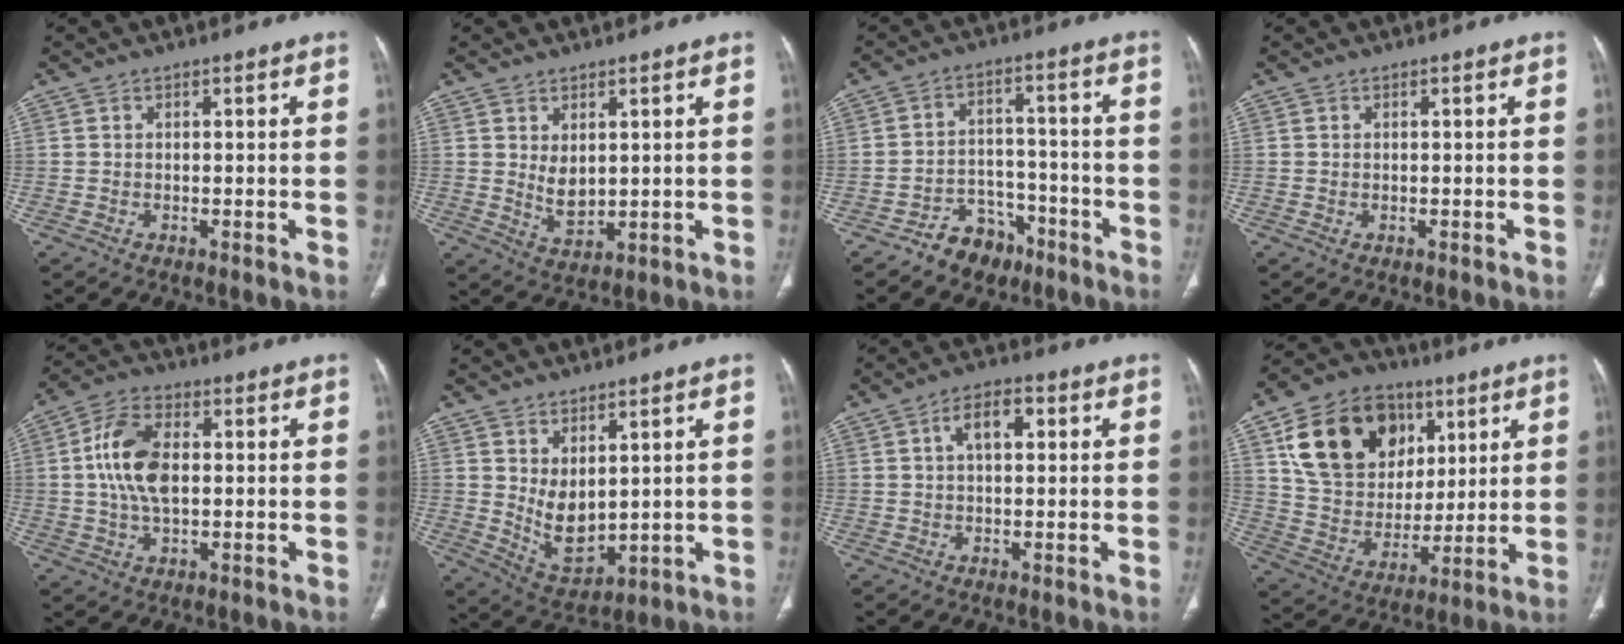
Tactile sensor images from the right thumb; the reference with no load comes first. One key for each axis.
{"total": 4.8, "fx": 1.2, "fy": 2.8, "fz": 3.7, "tx": -0.055, "ty": -0.018, "tz": 0.035}
{"total": 7.9, "fx": -5.4, "fy": 5.4, "fz": 2.2, "tx": 0.000, "ty": 0.053, "tz": -0.084}
{"total": 0.0}
{"total": 11.1, "fx": 0.9, "fy": 6.3, "fz": 9.1, "tx": -0.180, "ty": 0.012, "tz": 0.016}
{"total": 8.0, "fx": 2.1, "fy": 4.5, "fz": 6.3, "tx": -0.092, "ty": -0.031, "tz": 0.065}
{"total": 5.8, "fx": 1.5, "fy": 3.1, "fz": 4.6, "tx": -0.072, "ty": 0.014, "tz": 0.021}
{"total": 22.5, "fx": 8.9, "fy": 16.8, "fz": 12.0, "tx": -0.182, "ty": -0.007, "tz": 0.165}